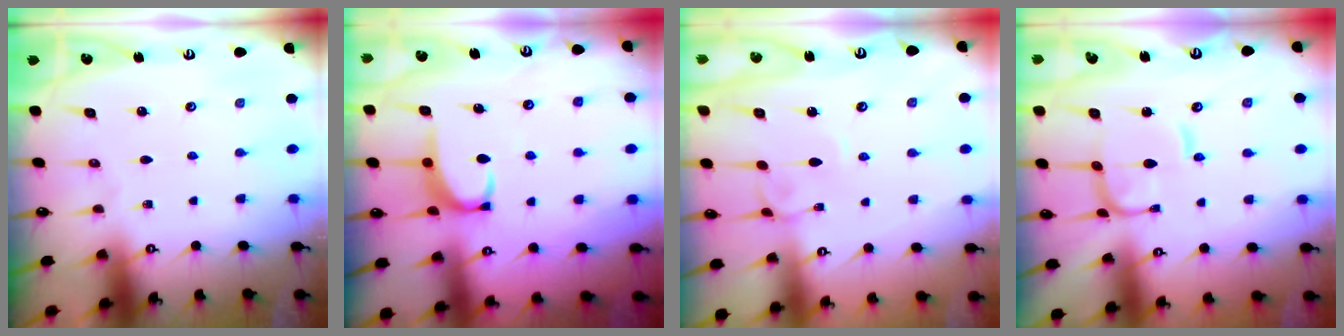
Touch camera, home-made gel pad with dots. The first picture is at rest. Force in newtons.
{"total": 4.3, "press": 4.2, "slide": 0.9}
{"total": 3.7, "press": 3.7, "slide": 0.2}
{"total": 2.2, "press": 2.2, "slide": 0.5}